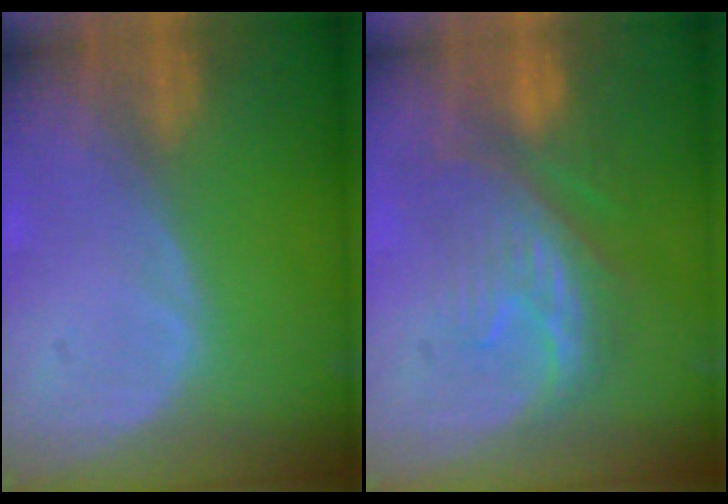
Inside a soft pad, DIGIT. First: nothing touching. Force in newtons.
{"total": 8.5, "press": 8.2, "slide": 2.3}